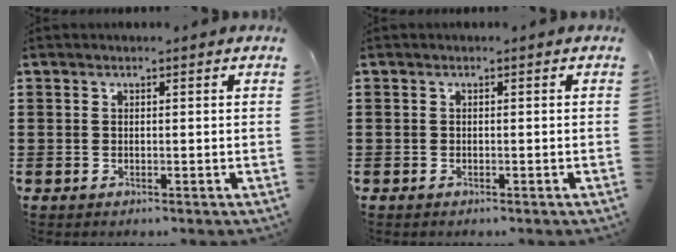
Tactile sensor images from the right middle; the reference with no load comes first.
{"total": 0.0}